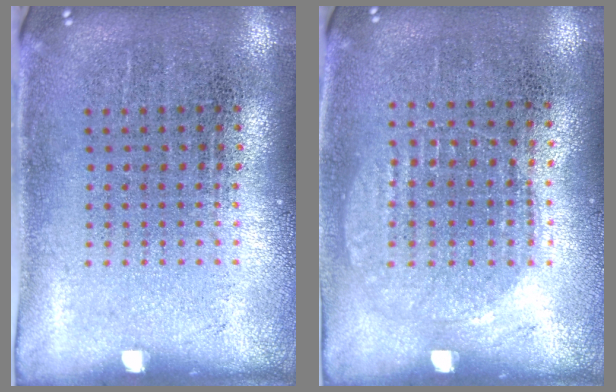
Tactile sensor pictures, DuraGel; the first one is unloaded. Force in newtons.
{"total": 0.9, "press": 0.8, "slide": 0.3}